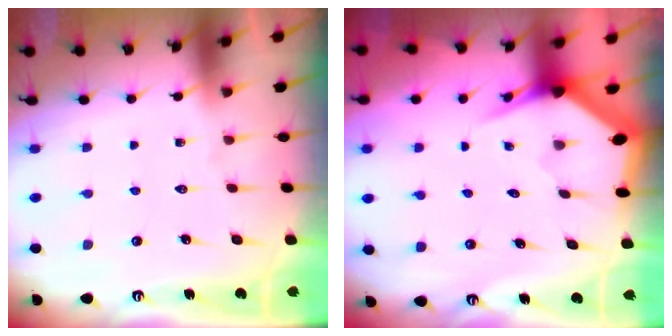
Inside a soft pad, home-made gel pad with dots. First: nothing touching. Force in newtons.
{"total": 3.8, "press": 3.8, "slide": 0.1}